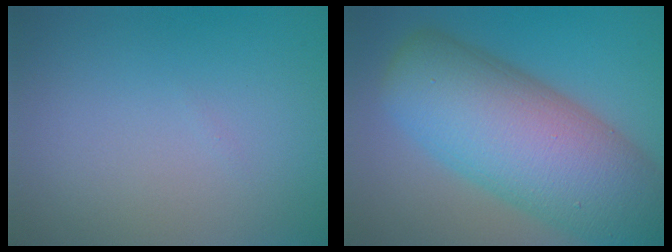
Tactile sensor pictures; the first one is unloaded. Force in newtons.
{"total": 15.2, "press": 15.1, "slide": 0.6}